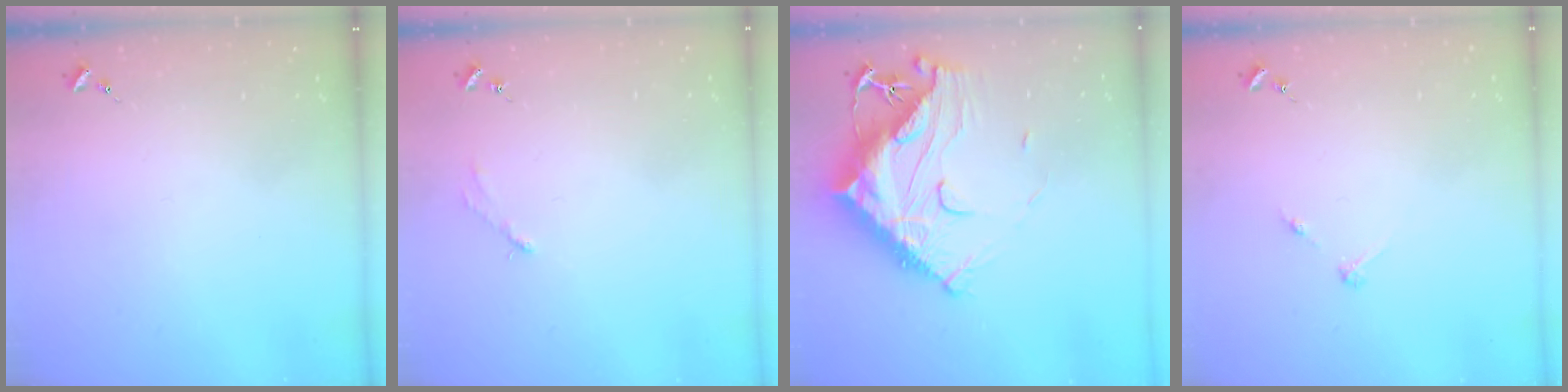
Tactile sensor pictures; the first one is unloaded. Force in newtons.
{"total": 2.9, "press": 2.9, "slide": 0.4}
{"total": 20.5, "press": 20.4, "slide": 1.8}
{"total": 2.7, "press": 2.7, "slide": 0.3}